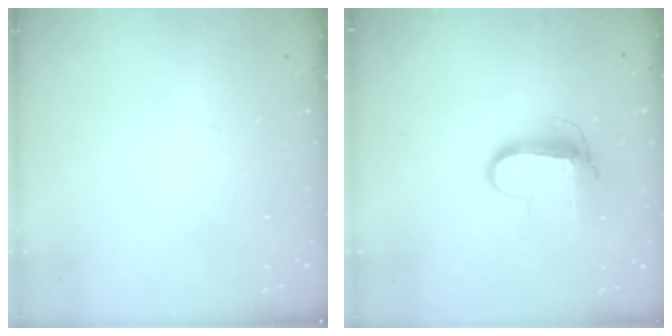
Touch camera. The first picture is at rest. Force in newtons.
{"total": 9.5, "press": 9.5, "slide": 0.8}